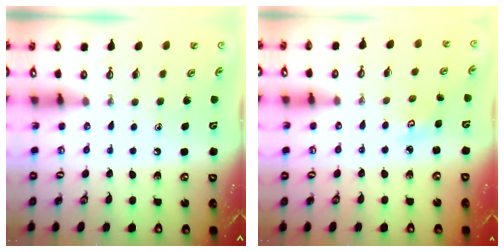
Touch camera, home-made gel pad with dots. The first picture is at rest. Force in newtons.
{"total": 2.8, "press": 2.8, "slide": 0.3}